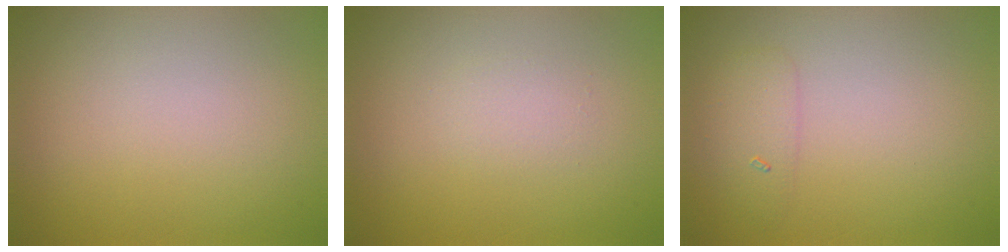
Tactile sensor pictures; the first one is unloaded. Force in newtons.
{"total": 1.0, "press": 1.0, "slide": 0.0}
{"total": 1.5, "press": 1.5, "slide": 0.0}